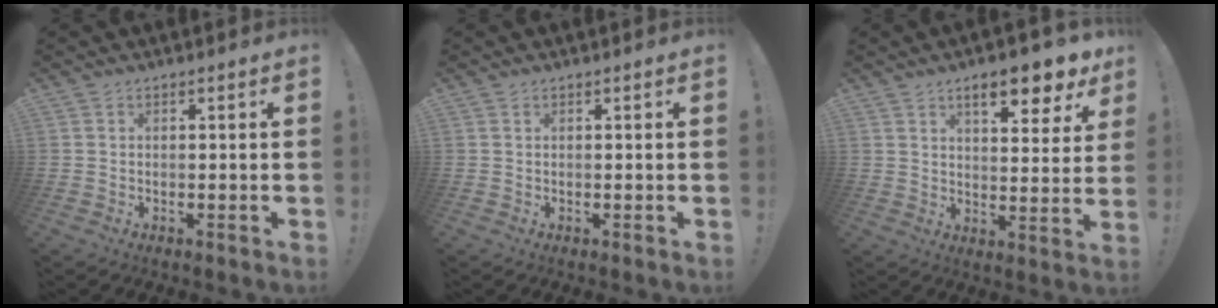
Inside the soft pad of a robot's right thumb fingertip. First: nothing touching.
{"total": 0.0}
{"total": 11.1, "force": [6.9, 3.1, 8.1], "torque": [-0.106, -0.040, 0.110]}